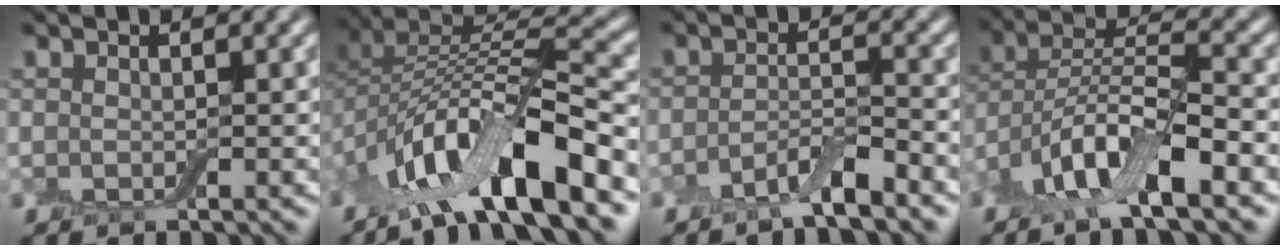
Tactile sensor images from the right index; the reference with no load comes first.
{"total": 11.0, "force": [-6.1, 3.5, 8.4], "torque": [-0.140, 0.015, -0.116]}
{"total": 3.1, "force": [-2.3, 0.5, 2.1], "torque": [-0.038, 0.007, -0.051]}
{"total": 8.8, "force": [-5.1, 2.2, 6.9], "torque": [-0.122, 0.008, -0.105]}